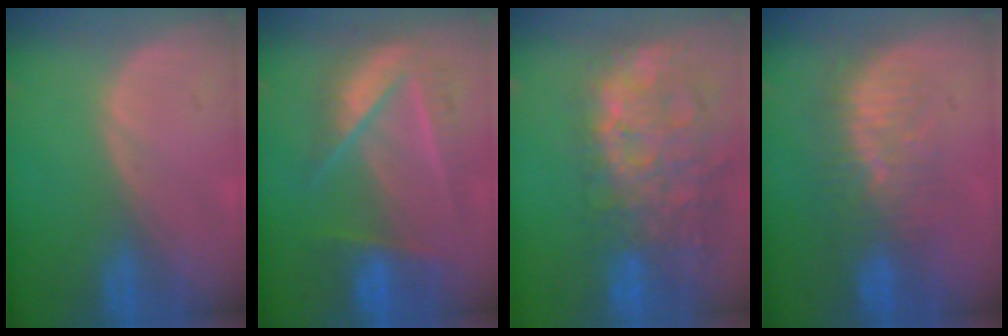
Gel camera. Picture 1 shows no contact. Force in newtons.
{"total": 8.6, "press": 8.0, "slide": 3.1}
{"total": 14.3, "press": 11.6, "slide": 8.3}
{"total": 8.4, "press": 7.8, "slide": 3.0}